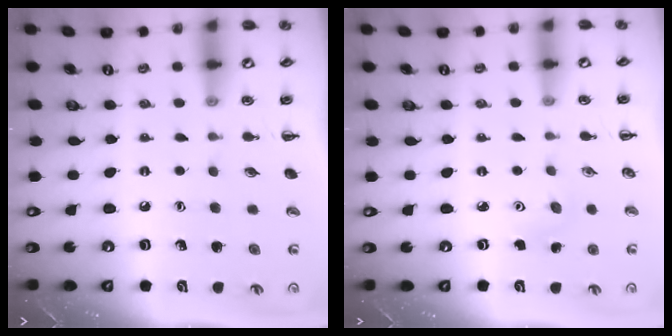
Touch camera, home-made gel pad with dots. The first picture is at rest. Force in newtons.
{"total": 3.2, "press": 3.1, "slide": 0.8}